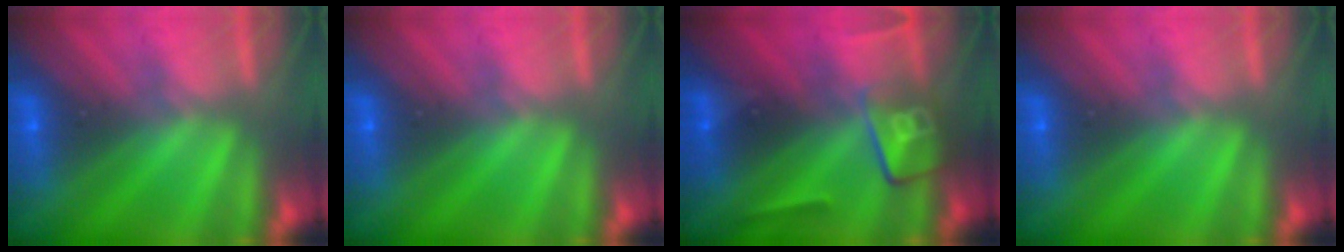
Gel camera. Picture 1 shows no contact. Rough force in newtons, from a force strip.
{"total": 0.0}
{"total": 2.4}
{"total": 0.0}